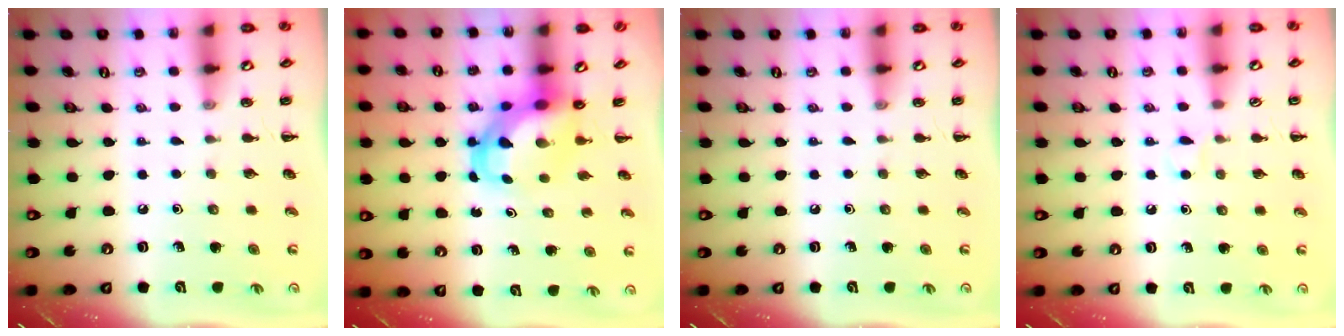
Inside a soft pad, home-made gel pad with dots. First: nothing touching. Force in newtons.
{"total": 4.7, "press": 4.7, "slide": 0.9}
{"total": 0.0}
{"total": 3.3, "press": 3.1, "slide": 1.1}